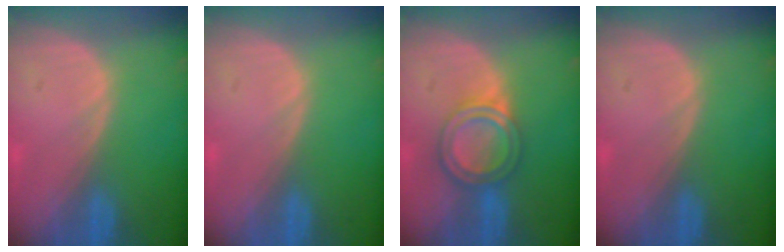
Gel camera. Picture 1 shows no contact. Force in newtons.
{"total": 0.0}
{"total": 6.2, "press": 5.4, "slide": 3.0}
{"total": 0.0}